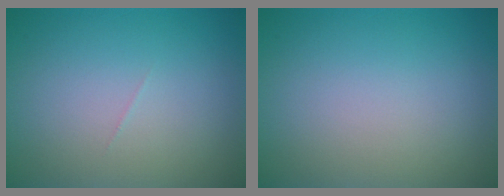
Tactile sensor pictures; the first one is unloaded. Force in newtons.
{"total": 0.0}